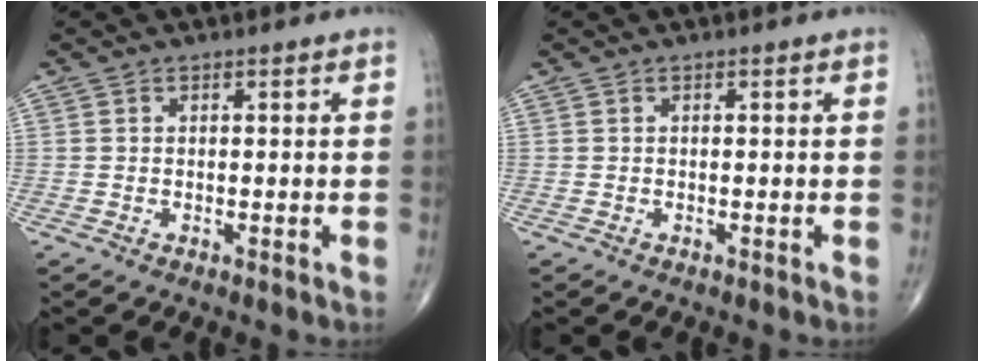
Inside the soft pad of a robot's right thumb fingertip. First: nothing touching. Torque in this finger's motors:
{"motor_torque": [0.00, 0.00, 0.07, 0.07, 0.01]}